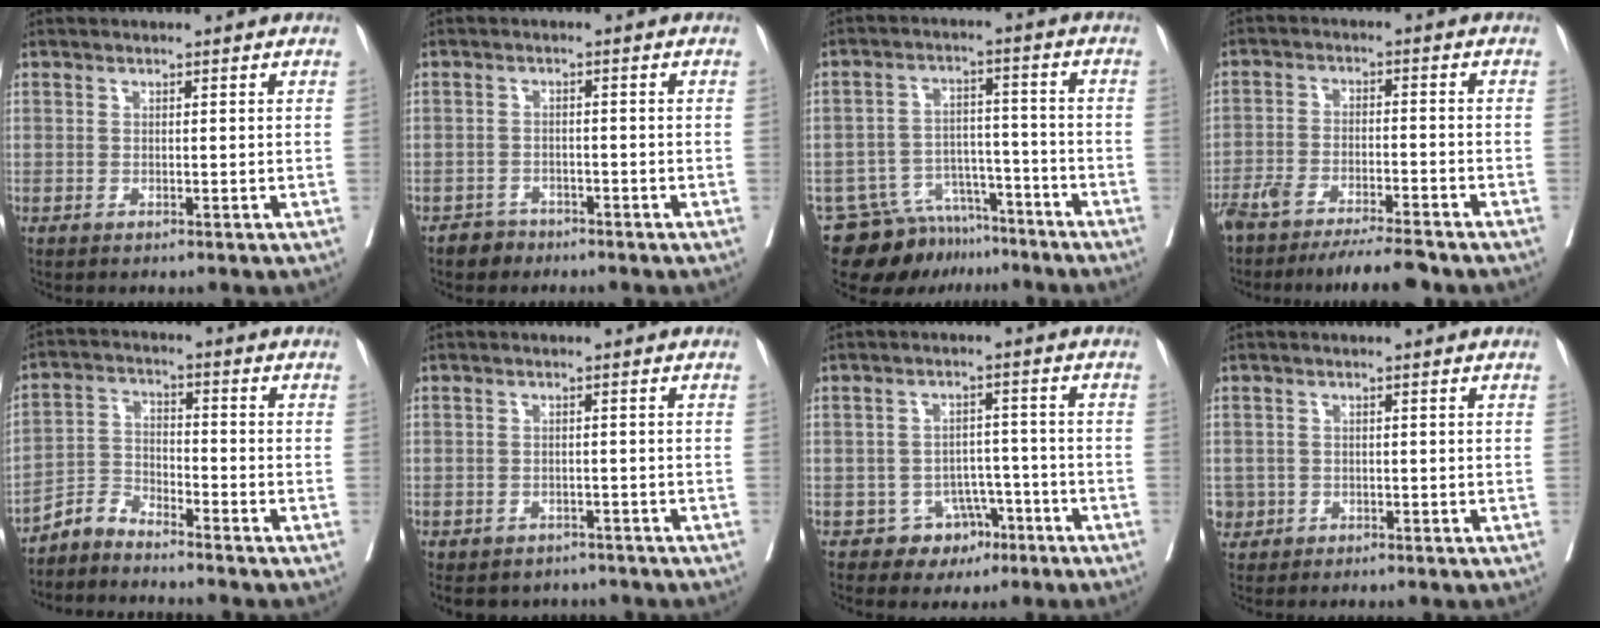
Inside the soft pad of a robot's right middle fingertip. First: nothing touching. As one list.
[{"total": 2.3, "force": [-1.8, 1.4, -0.1], "torque": [0.001, 0.008, -0.031]}, {"total": 11.0, "force": [-9.3, 5.4, 2.1], "torque": [-0.022, 0.027, -0.146]}, {"total": 10.8, "force": [-9.4, 0.9, 5.3], "torque": [-0.078, -0.016, -0.149]}, {"total": 4.4, "force": [-4.4, 0.4, 0.0], "torque": [0.003, 0.002, -0.085]}, {"total": 7.0, "force": [-5.8, 3.9, 0.9], "torque": [-0.004, 0.005, -0.071]}, {"total": 5.1, "force": [-2.8, 4.2, 0.6], "torque": [0.011, 0.018, -0.035]}, {"total": 1.9, "force": [-0.6, 1.8, 0.1], "torque": [0.008, 0.010, -0.009]}]